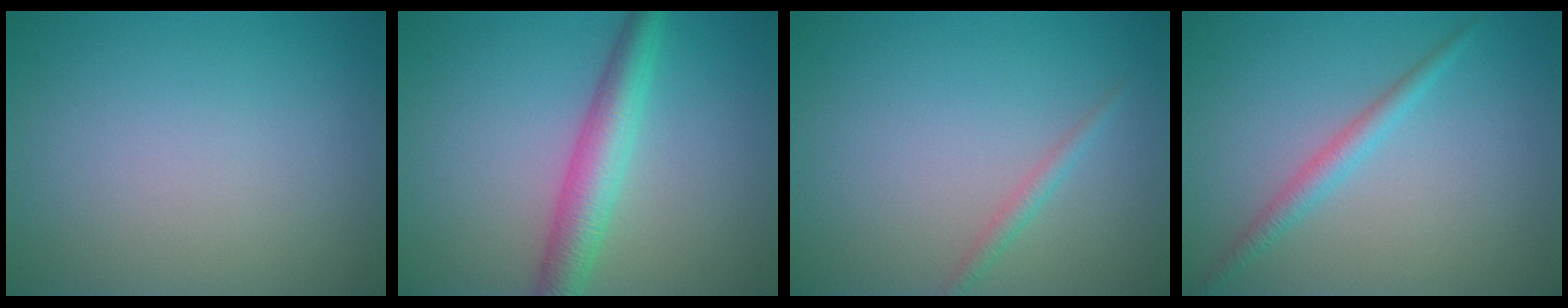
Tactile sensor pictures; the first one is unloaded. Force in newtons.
{"total": 4.4, "press": 4.4, "slide": 0.1}
{"total": 1.1, "press": 1.1, "slide": 0.1}
{"total": 1.9, "press": 1.9, "slide": 0.1}